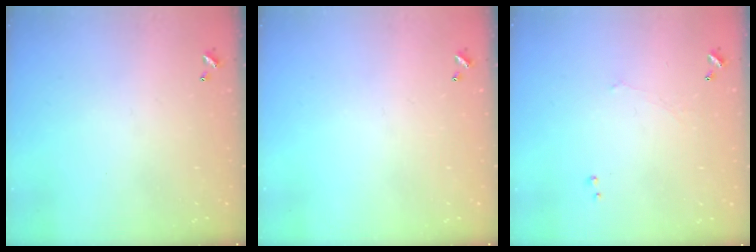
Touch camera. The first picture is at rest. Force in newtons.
{"total": 0.0}
{"total": 0.9, "press": 0.7, "slide": 0.5}